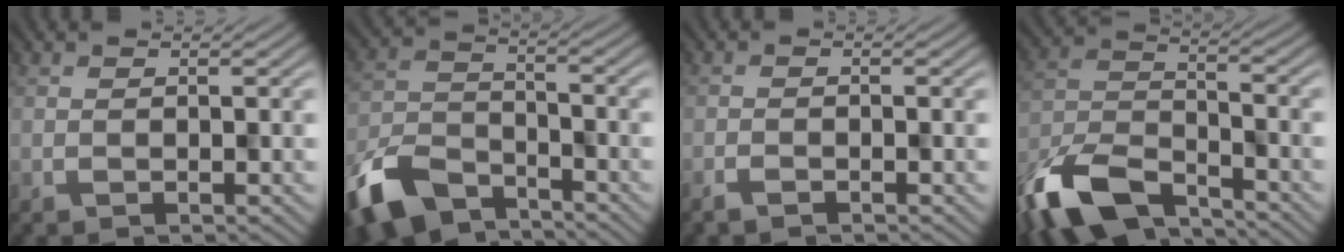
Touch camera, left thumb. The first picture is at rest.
{"total": 9.7, "force": [-8.7, 3.4, 2.6], "torque": [-0.063, -0.016, -0.152]}
{"total": 2.2, "force": [-2.2, 0.0, -0.1], "torque": [-0.001, 0.000, -0.019]}
{"total": 11.7, "force": [-10.2, 3.5, 4.5], "torque": [-0.096, -0.011, -0.181]}